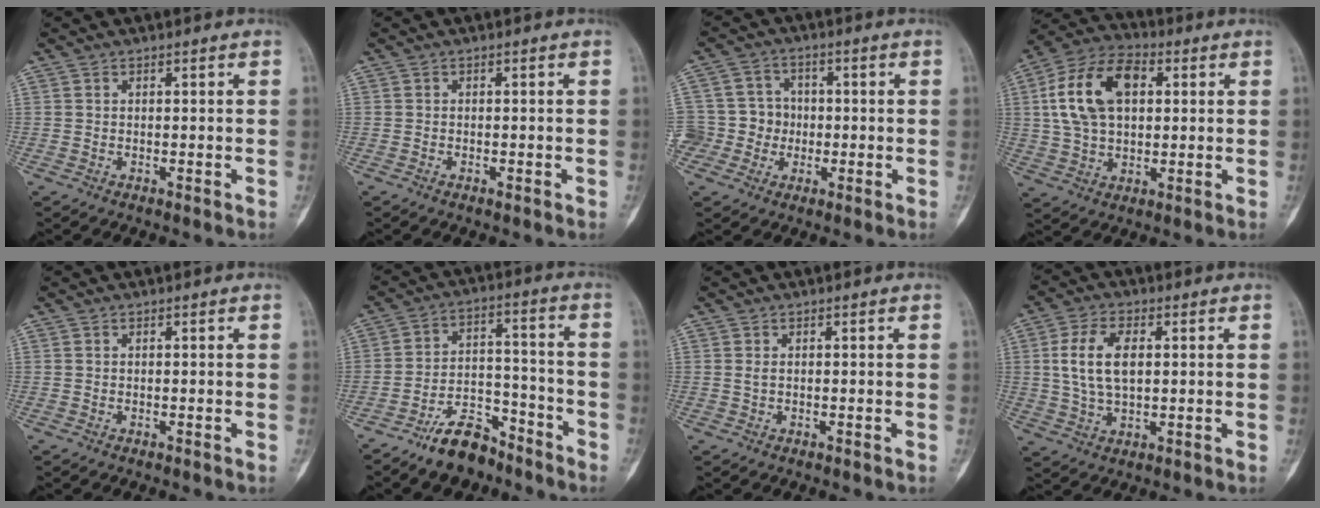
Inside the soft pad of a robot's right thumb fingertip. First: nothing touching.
{"total": 0.5, "force": [-0.3, 0.4, 0.3], "torque": [0.000, 0.001, -0.006]}
{"total": 8.9, "force": [-1.7, 8.6, 1.6], "torque": [0.009, 0.023, -0.031]}
{"total": 16.2, "force": [3.5, 10.0, 12.2], "torque": [-0.217, 0.018, 0.061]}
{"total": 0.0}
{"total": 10.6, "force": [-8.1, 5.1, 4.5], "torque": [-0.051, 0.072, -0.145]}
{"total": 0.7, "force": [0.2, 0.4, 0.6], "torque": [-0.007, 0.000, 0.004]}
{"total": 9.8, "force": [1.5, 5.4, 8.0], "torque": [-0.154, 0.004, 0.033]}